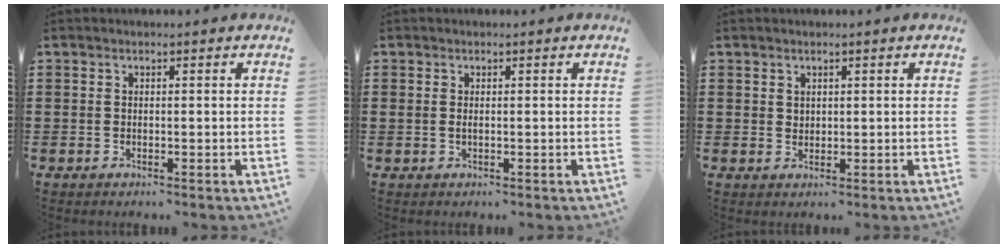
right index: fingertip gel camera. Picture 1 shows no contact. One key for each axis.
{"total": 0.6, "fx": 0.0, "fy": 0.2, "fz": 0.6, "tx": -0.013, "ty": -0.001, "tz": 0.000}
{"total": 1.2, "fx": 1.0, "fy": 0.7, "fz": 0.2, "tx": -0.005, "ty": 0.002, "tz": 0.019}